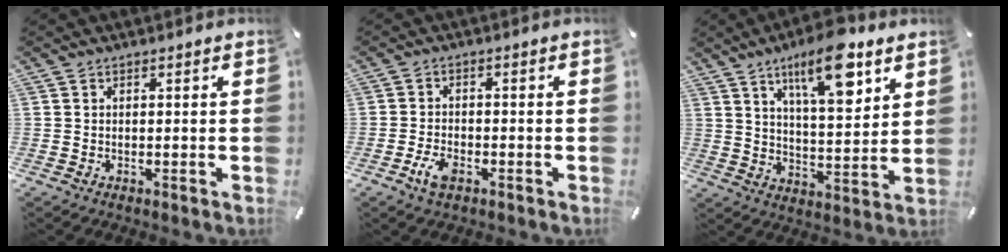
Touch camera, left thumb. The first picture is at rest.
{"total": 4.4, "force": [-2.3, 2.3, 2.9], "torque": [-0.074, 0.003, -0.048]}
{"total": 15.7, "force": [9.2, 5.4, 11.4], "torque": [-0.172, -0.043, 0.150]}